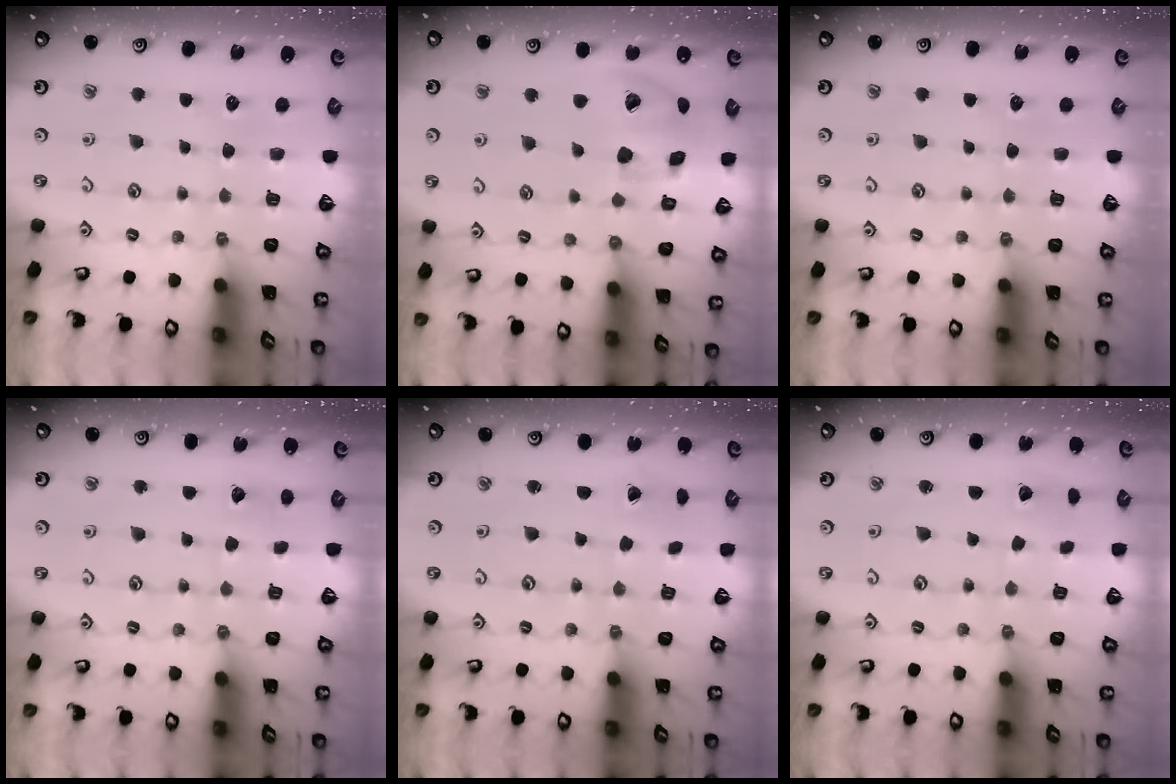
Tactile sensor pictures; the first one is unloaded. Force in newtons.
{"total": 16.4, "press": 16.3, "slide": 2.4}
{"total": 0.0}
{"total": 2.8, "press": 2.7, "slide": 0.3}
{"total": 0.6, "press": 0.3, "slide": 0.5}
{"total": 2.4, "press": 2.4, "slide": 0.2}